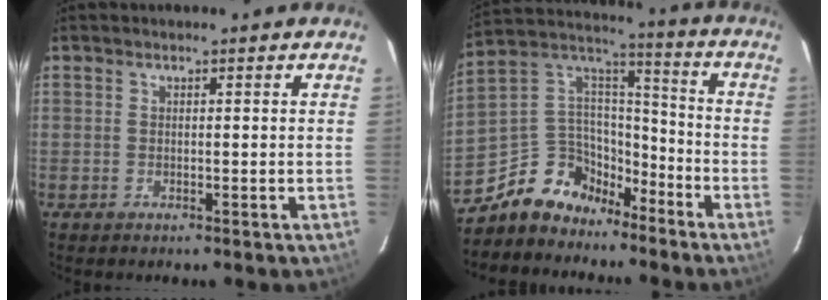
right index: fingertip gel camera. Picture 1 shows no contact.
{"total": 13.1, "force": [-9.4, 8.3, 3.5], "torque": [-0.092, 0.059, -0.165]}